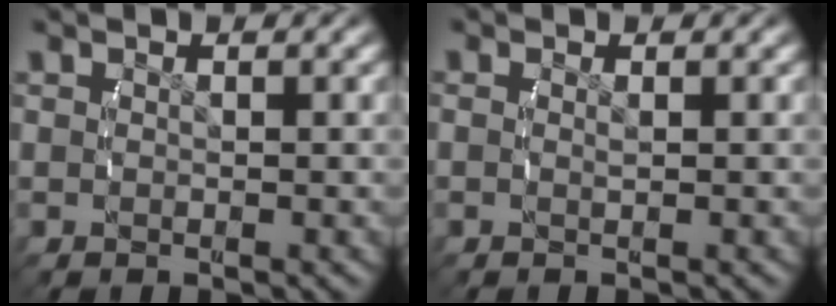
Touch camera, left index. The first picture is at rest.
{"total": 0.0}